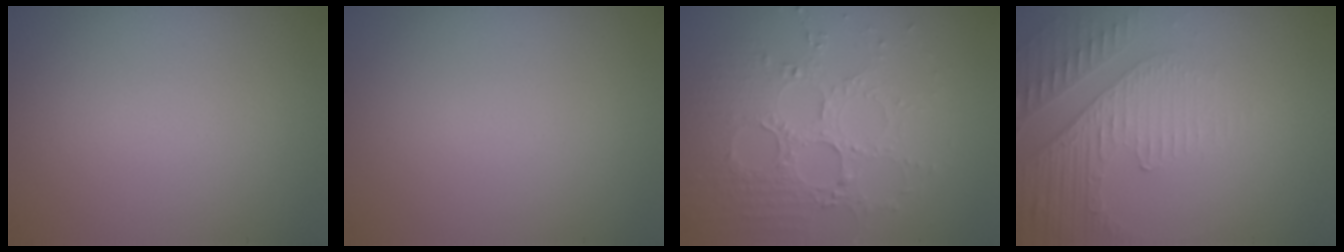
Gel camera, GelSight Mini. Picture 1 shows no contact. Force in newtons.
{"total": 0.0}
{"total": 3.9, "press": 3.7, "slide": 1.3}
{"total": 5.0, "press": 3.2, "slide": 3.8}